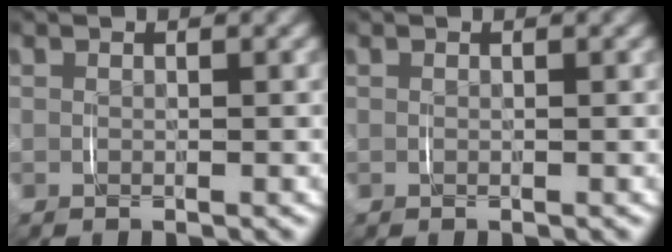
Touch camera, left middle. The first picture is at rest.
{"total": 0.0}